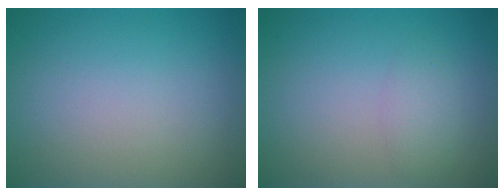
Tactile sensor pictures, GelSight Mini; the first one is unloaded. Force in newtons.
{"total": 1.5, "press": 1.5, "slide": 0.1}